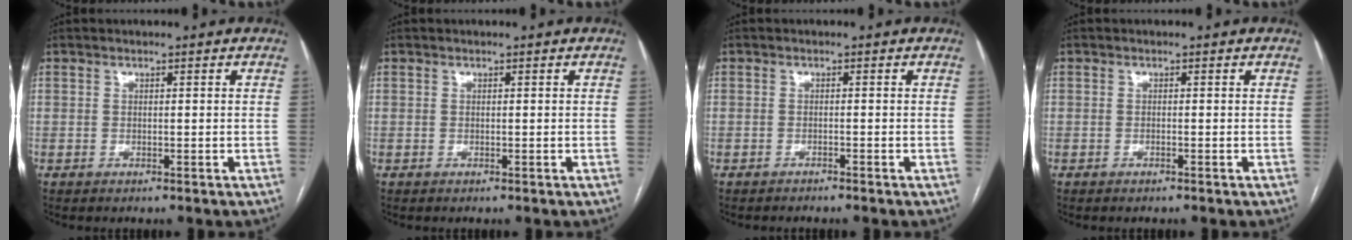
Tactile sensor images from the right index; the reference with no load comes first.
{"total": 0.0}
{"total": 1.0, "force": [-0.9, 0.0, 0.3], "torque": [-0.007, 0.000, -0.013]}
{"total": 0.0}